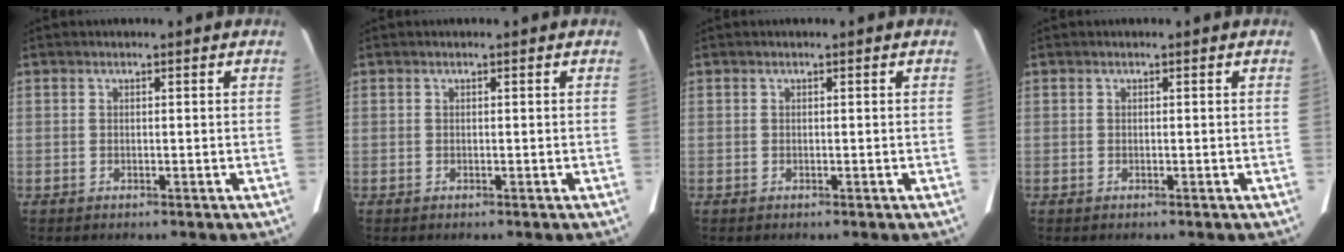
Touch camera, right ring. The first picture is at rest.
{"total": 0.0}
{"total": 0.0}
{"total": 0.0}